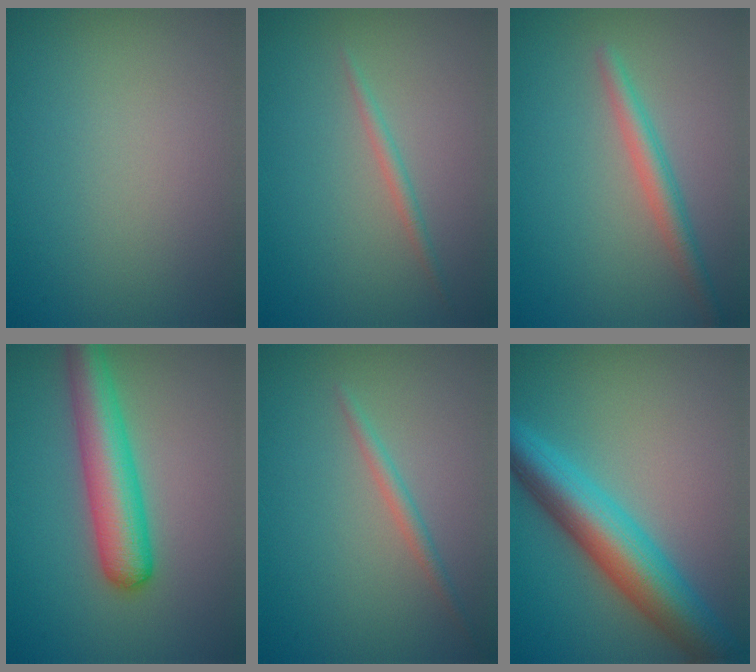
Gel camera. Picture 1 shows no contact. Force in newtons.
{"total": 1.1, "press": 1.1, "slide": 0.0}
{"total": 2.5, "press": 2.5, "slide": 0.1}
{"total": 5.7, "press": 5.7, "slide": 0.2}
{"total": 1.4, "press": 1.4, "slide": 0.1}
{"total": 8.1, "press": 8.1, "slide": 0.3}